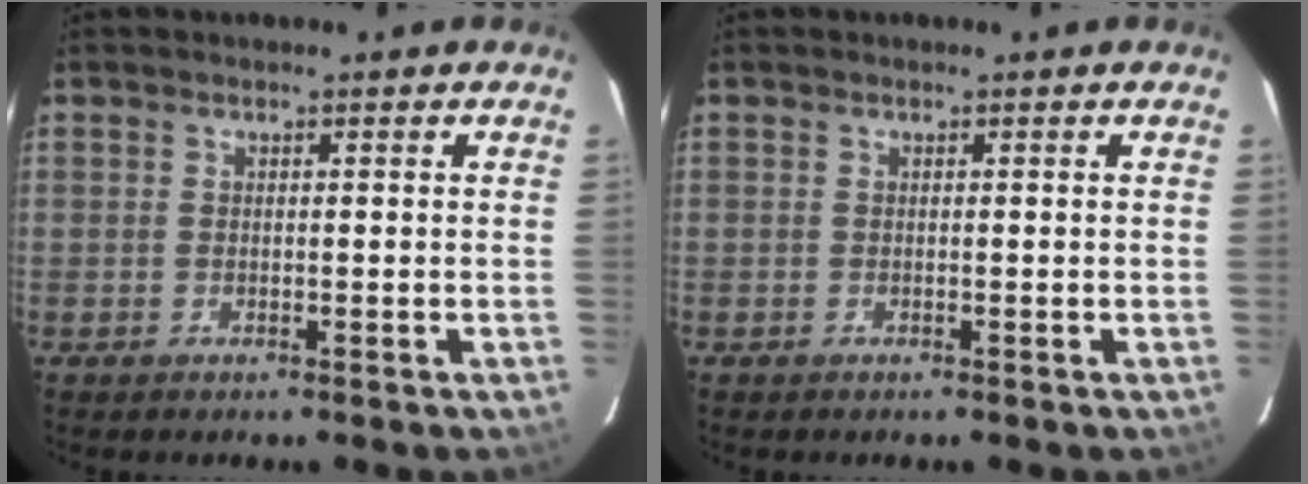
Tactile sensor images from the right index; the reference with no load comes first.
{"total": 0.0}